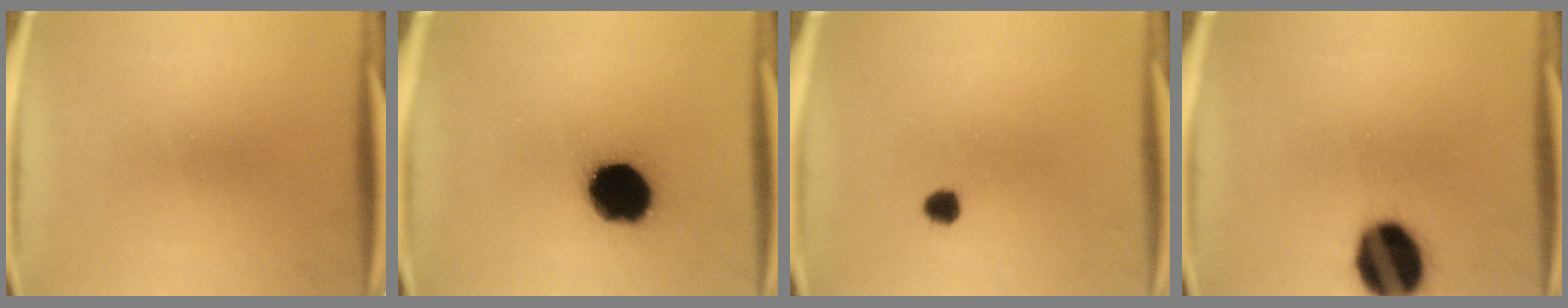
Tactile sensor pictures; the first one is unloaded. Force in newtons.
{"total": 18.2}
{"total": 2.4}
{"total": 16.7}